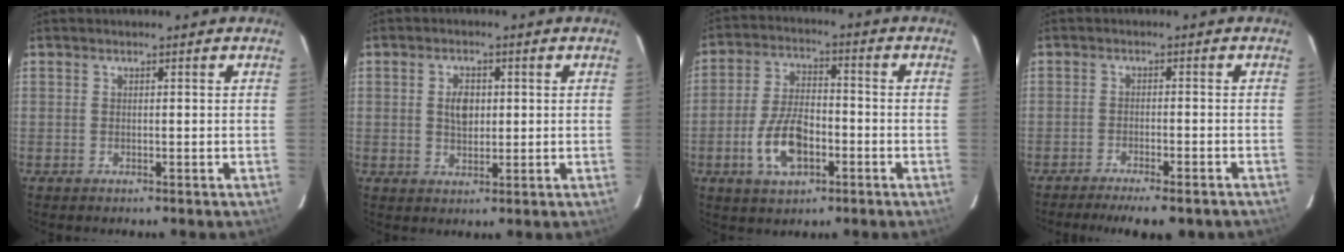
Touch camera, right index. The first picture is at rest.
{"total": 4.2, "force": [0.6, 2.7, 3.1], "torque": [-0.053, 0.007, 0.013]}
{"total": 10.5, "force": [-3.9, 5.2, 8.2], "torque": [-0.170, 0.005, -0.066]}
{"total": 10.6, "force": [-8.8, 2.2, 5.6], "torque": [-0.117, -0.027, -0.126]}